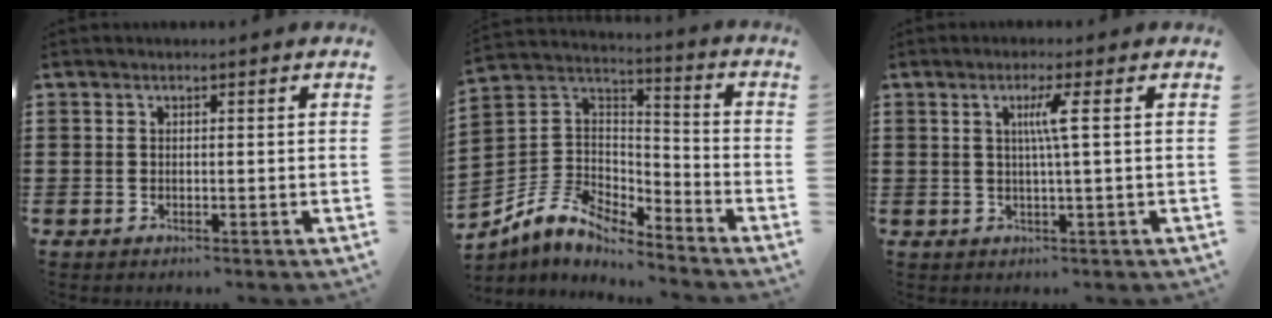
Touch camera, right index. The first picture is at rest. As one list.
[{"total": 6.7, "force": [-5.6, 3.2, 1.7], "torque": [-0.068, -0.005, -0.119]}, {"total": 3.6, "force": [0.6, -0.6, 3.5], "torque": [-0.068, -0.005, 0.005]}]